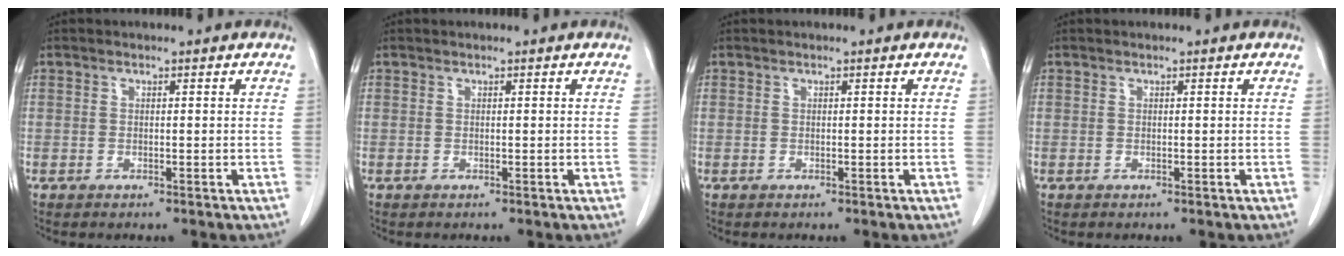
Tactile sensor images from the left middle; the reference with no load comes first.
{"total": 0.0}
{"total": 0.0}
{"total": 0.0}